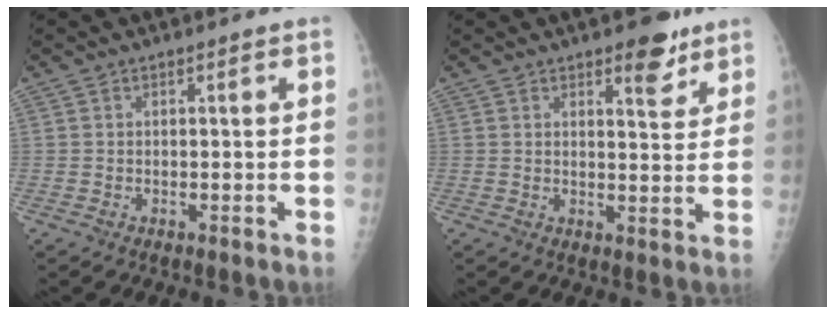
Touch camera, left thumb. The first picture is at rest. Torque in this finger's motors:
{"motor_torque": [1.03, 0.18, 0.42, -0.59, 0.07]}